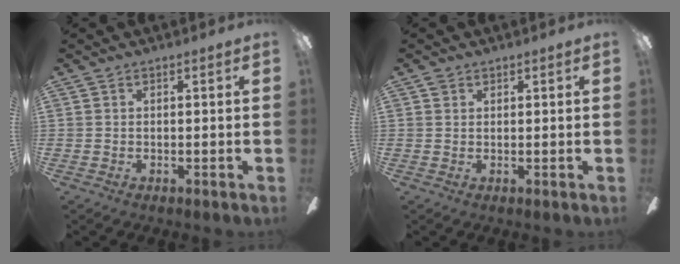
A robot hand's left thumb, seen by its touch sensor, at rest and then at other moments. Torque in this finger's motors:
{"motor_torque": [0.13, 0.09, 0.56, 0.10, 0.00]}